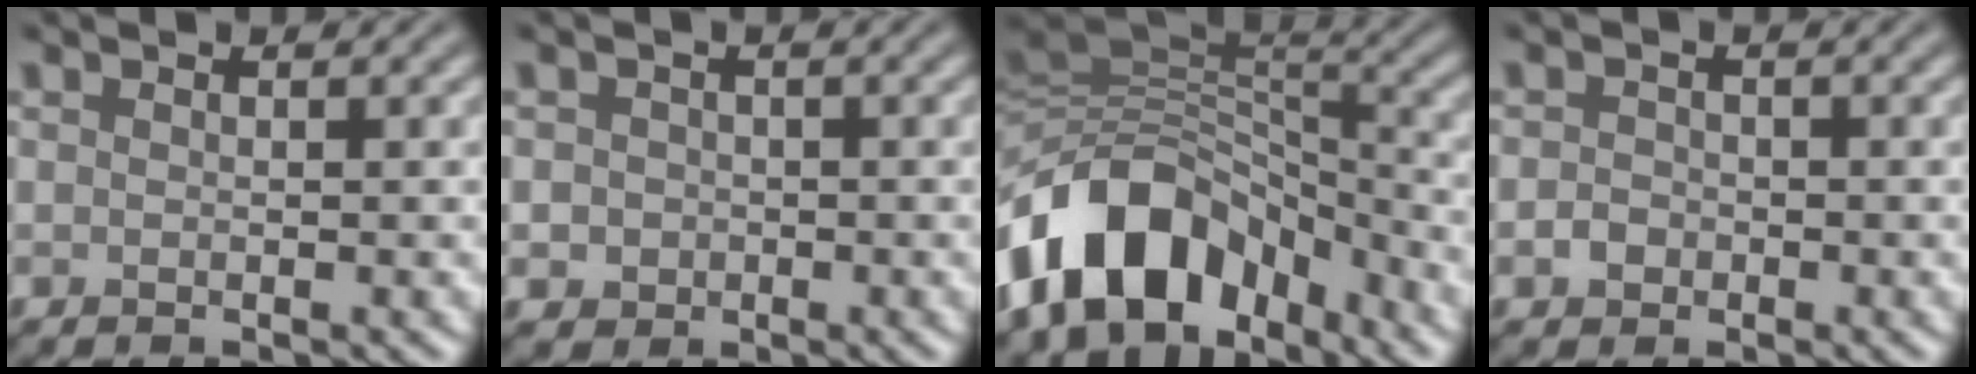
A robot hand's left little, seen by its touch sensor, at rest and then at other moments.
{"total": 1.7, "force": [-0.2, 1.6, 0.4], "torque": [0.006, -0.003, -0.003]}
{"total": 11.9, "force": [-6.5, 7.4, 6.7], "torque": [-0.119, 0.017, -0.125]}
{"total": 1.3, "force": [-0.5, 1.1, 0.4], "torque": [-0.004, 0.000, -0.013]}